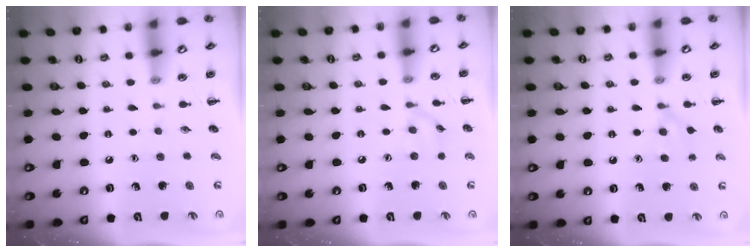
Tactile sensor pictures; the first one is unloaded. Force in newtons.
{"total": 6.0, "press": 6.0, "slide": 0.6}
{"total": 5.6, "press": 5.3, "slide": 1.7}